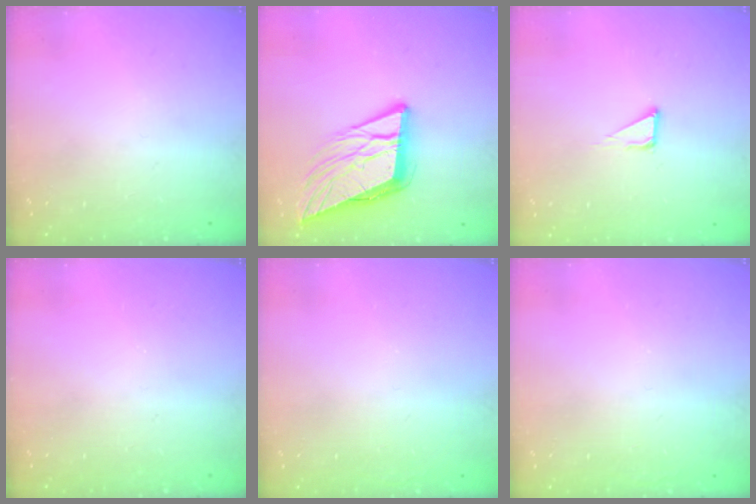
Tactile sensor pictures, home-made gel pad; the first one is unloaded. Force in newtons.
{"total": 13.2, "press": 13.0, "slide": 2.6}
{"total": 3.4, "press": 3.4, "slide": 0.2}
{"total": 0.0}
{"total": 1.5, "press": 1.5, "slide": 0.1}
{"total": 1.5, "press": 1.5, "slide": 0.1}